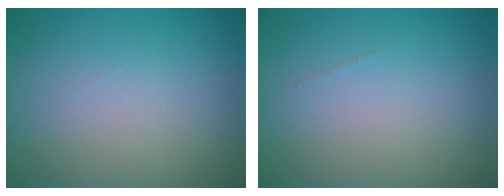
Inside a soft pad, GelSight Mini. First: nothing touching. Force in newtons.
{"total": 0.0}